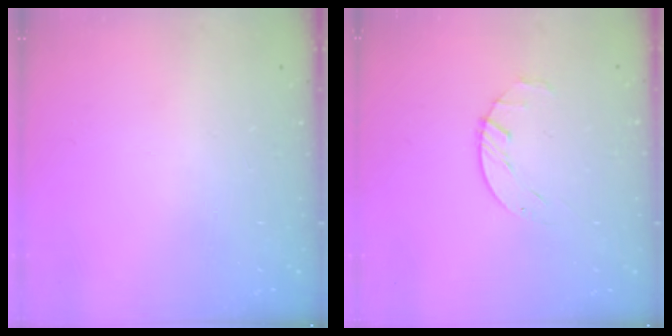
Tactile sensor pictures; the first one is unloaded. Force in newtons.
{"total": 1.6, "press": 1.6, "slide": 0.3}